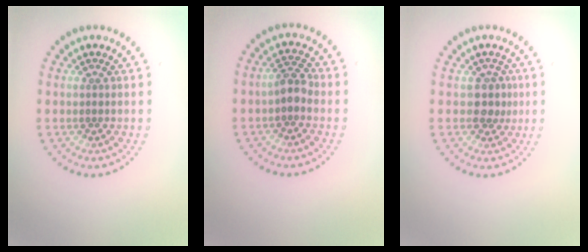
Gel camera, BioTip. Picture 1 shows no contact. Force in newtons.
{"total": 2.1, "press": 2.0, "slide": 0.7}
{"total": 1.9, "press": 1.6, "slide": 1.0}